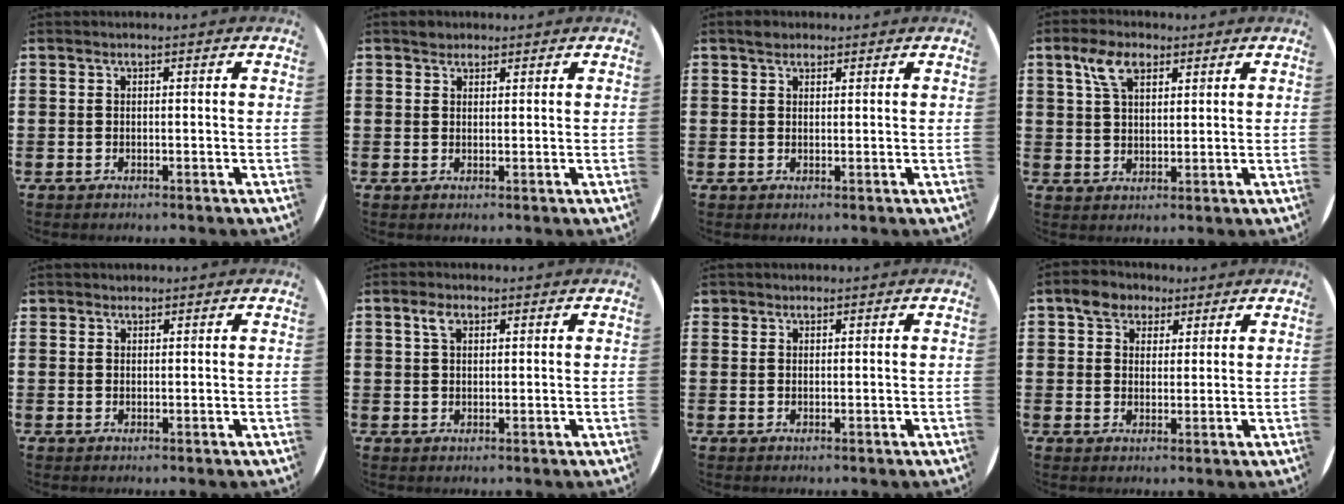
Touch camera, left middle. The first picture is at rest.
{"total": 1.5, "force": [1.4, 0.7, 0.0], "torque": [0.006, 0.000, 0.025]}
{"total": 1.4, "force": [1.2, 0.7, 0.1], "torque": [0.004, 0.000, 0.023]}
{"total": 5.4, "force": [3.2, 2.8, 3.4], "torque": [-0.069, 0.008, 0.057]}
{"total": 0.9, "force": [0.8, 0.3, -0.1], "torque": [0.002, 0.003, 0.016]}
{"total": 2.6, "force": [1.5, 1.4, 1.6], "torque": [-0.028, 0.004, 0.026]}
{"total": 0.9, "force": [0.8, 0.4, -0.1], "torque": [-0.001, 0.002, 0.016]}
{"total": 4.0, "force": [2.9, 2.8, 0.7], "torque": [-0.017, 0.012, 0.052]}